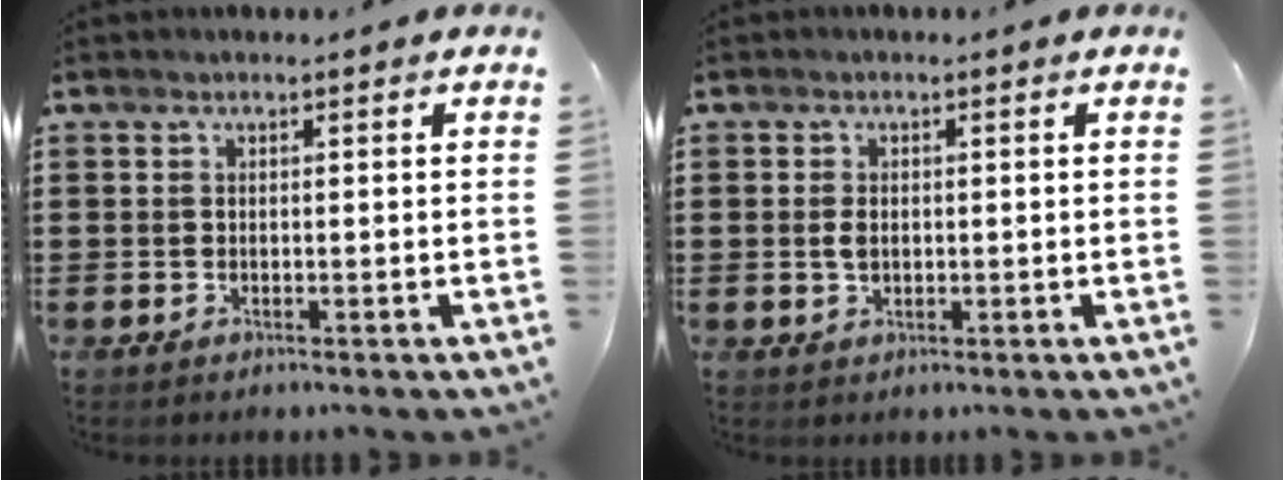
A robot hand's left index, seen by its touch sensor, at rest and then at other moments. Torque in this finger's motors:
{"motor_torque": [0.53, 0.39, 0.25, 0.02]}